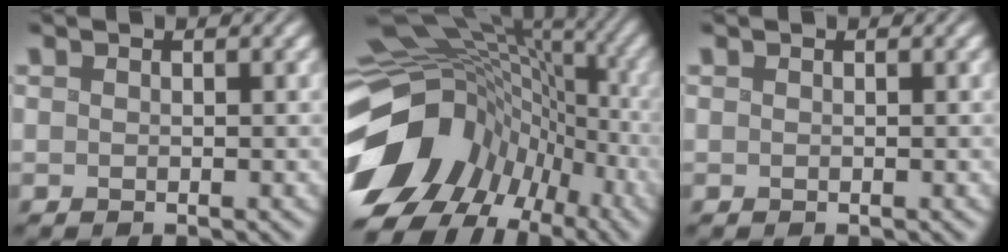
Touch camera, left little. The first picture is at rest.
{"total": 14.7, "force": [-5.0, 11.2, 8.1], "torque": [-0.170, 0.006, -0.083]}
{"total": 0.0}